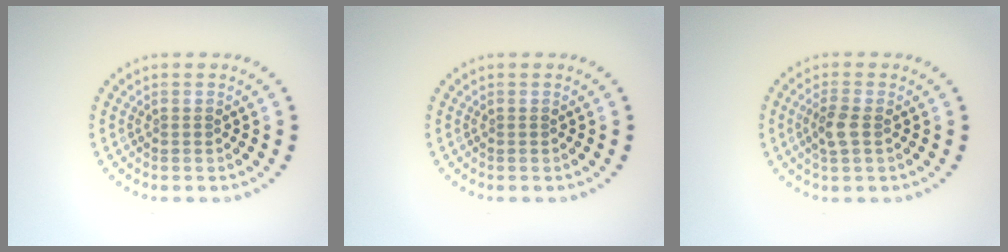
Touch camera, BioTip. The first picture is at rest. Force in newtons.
{"total": 0.0}
{"total": 2.0, "press": 2.0, "slide": 0.6}